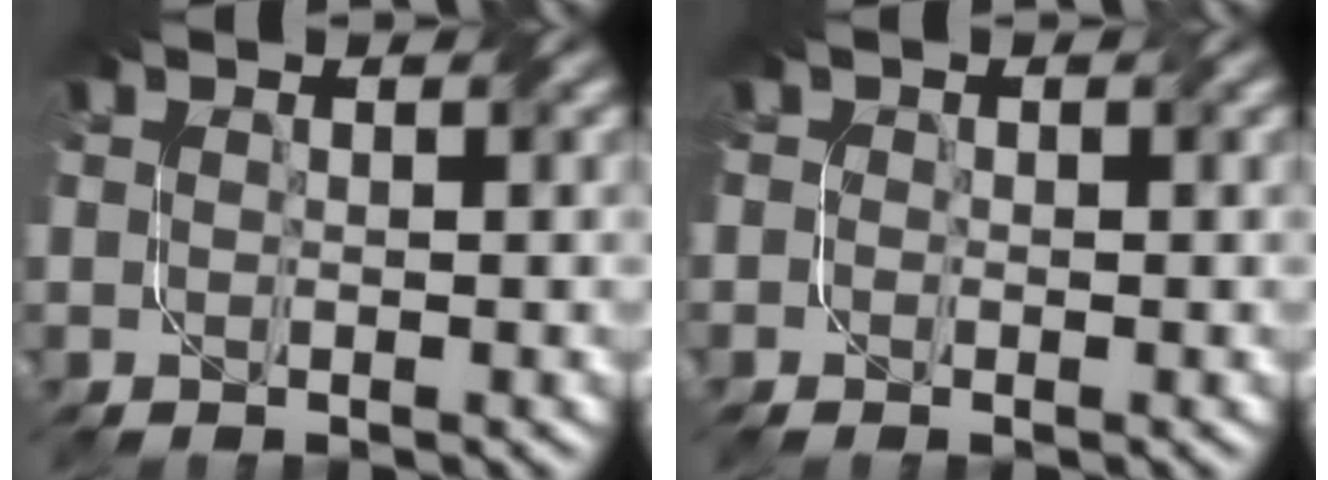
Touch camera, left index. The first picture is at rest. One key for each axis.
{"total": 0.5, "fx": -0.3, "fy": 0.4, "fz": -0.2, "tx": 0.008, "ty": -0.006, "tz": -0.016}